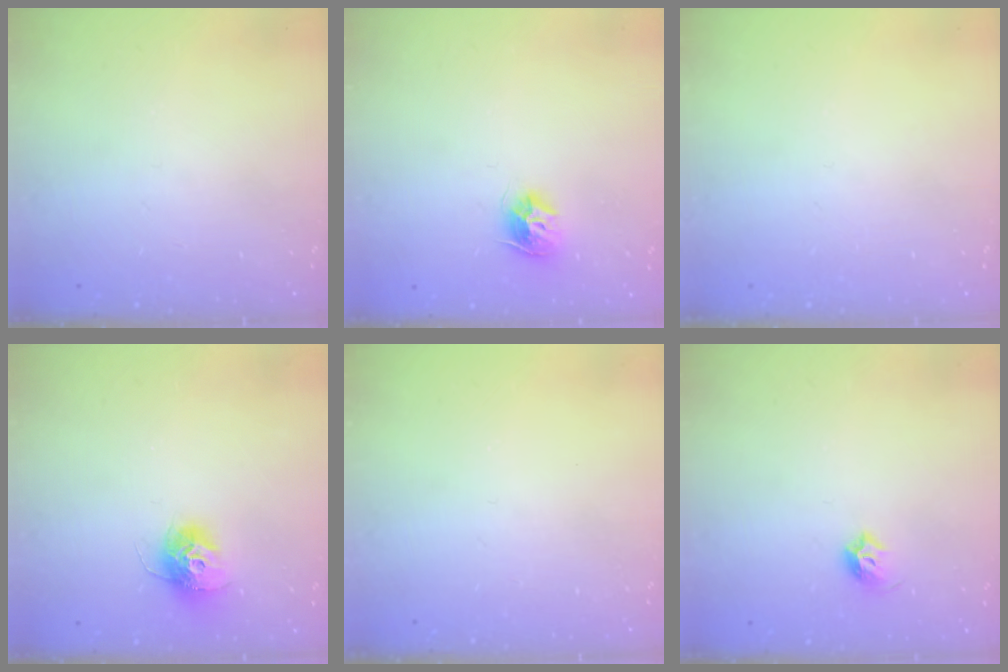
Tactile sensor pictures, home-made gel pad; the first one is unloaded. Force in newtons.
{"total": 8.8, "press": 8.8, "slide": 0.4}
{"total": 0.0}
{"total": 11.5, "press": 11.4, "slide": 0.8}
{"total": 0.0}
{"total": 5.6, "press": 5.5, "slide": 1.3}